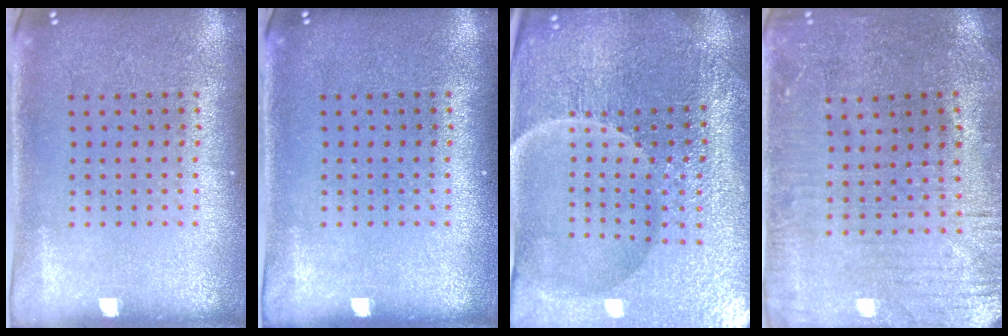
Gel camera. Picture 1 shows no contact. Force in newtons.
{"total": 0.0}
{"total": 5.1, "press": 5.0, "slide": 1.3}
{"total": 0.9, "press": 0.7, "slide": 0.6}